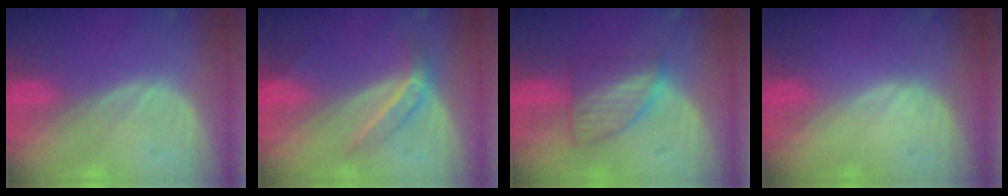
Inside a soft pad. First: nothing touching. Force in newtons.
{"total": 4.2, "press": 4.0, "slide": 1.1}
{"total": 6.2, "press": 6.0, "slide": 1.5}
{"total": 0.0}